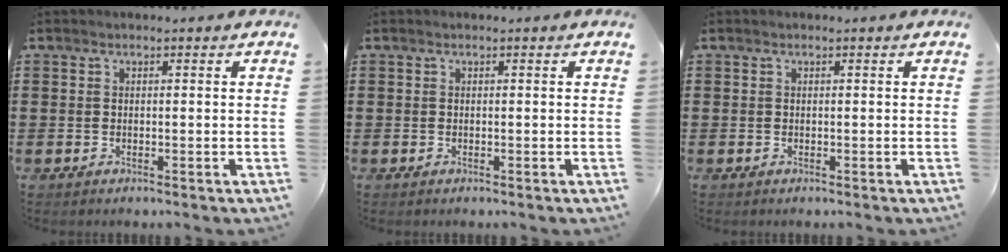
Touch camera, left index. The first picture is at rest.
{"total": 0.0}
{"total": 0.0}